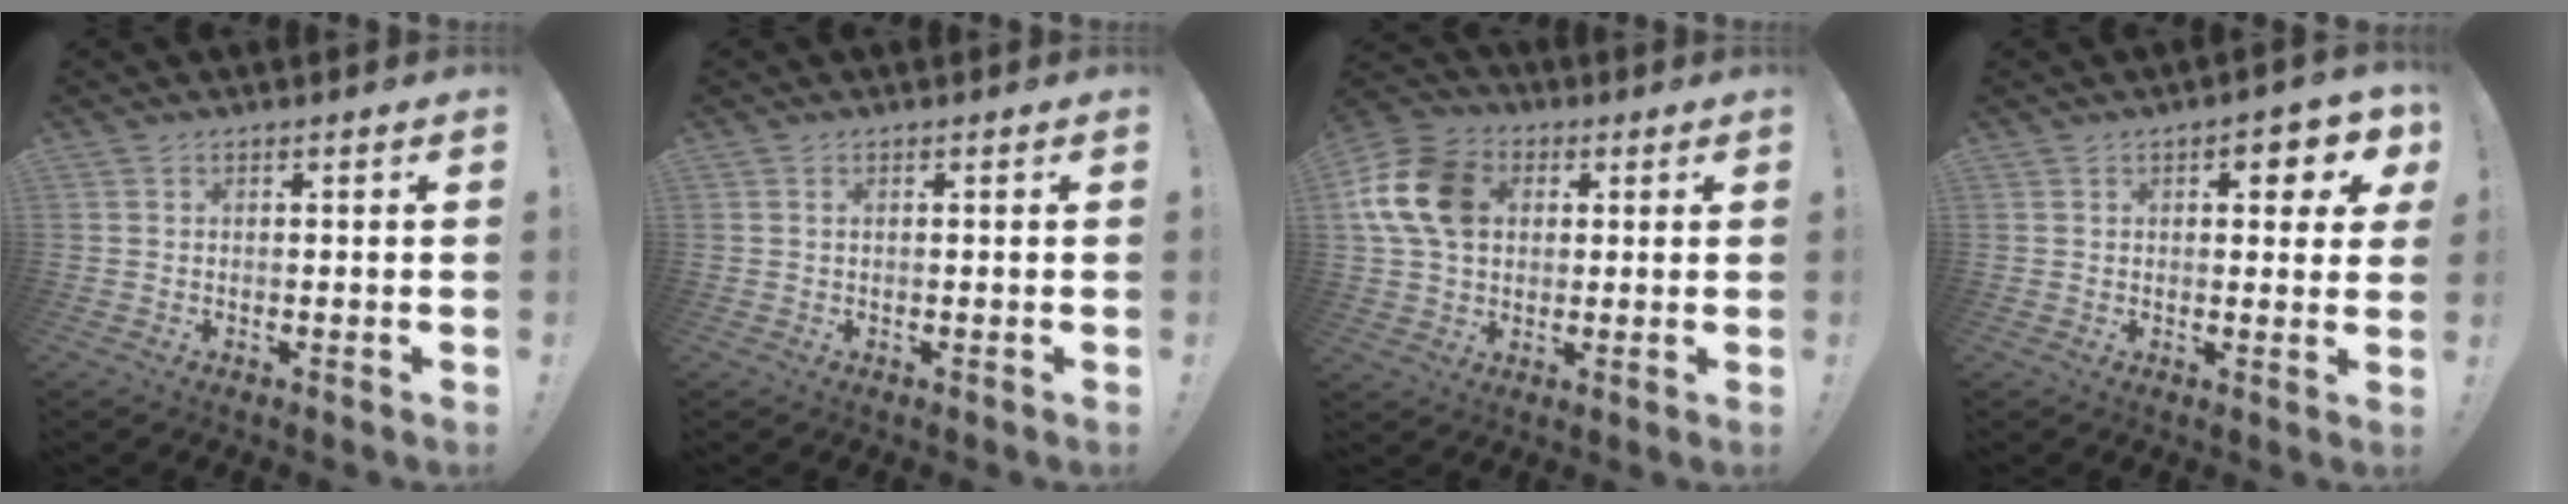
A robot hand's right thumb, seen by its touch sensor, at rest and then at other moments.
{"total": 0.5, "force": [0.1, 0.0, 0.5], "torque": [-0.011, 0.001, 0.002]}
{"total": 16.6, "force": [3.7, 12.7, 10.1], "torque": [-0.169, 0.002, 0.076]}
{"total": 5.8, "force": [2.3, 2.5, 4.7], "torque": [-0.043, -0.010, 0.031]}